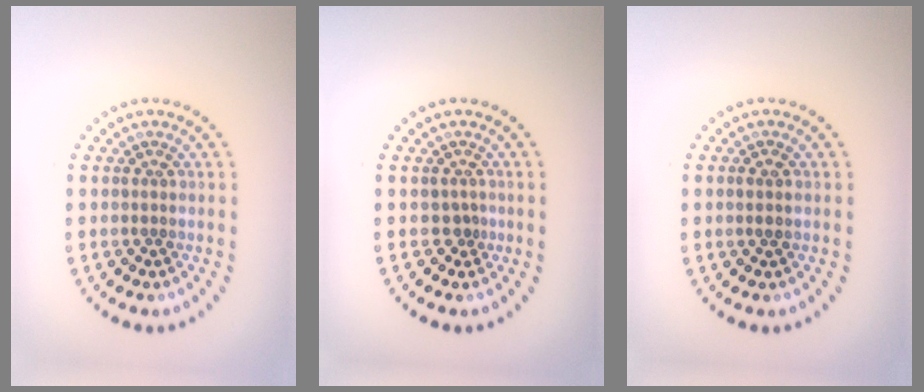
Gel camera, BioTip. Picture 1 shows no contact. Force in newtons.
{"total": 0.7, "press": 0.4, "slide": 0.5}
{"total": 1.0, "press": 0.9, "slide": 0.3}